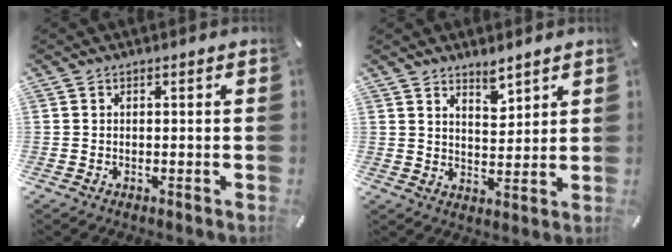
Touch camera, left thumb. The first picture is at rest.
{"total": 4.6, "force": [4.2, 1.8, 0.6], "torque": [0.002, -0.031, 0.076]}